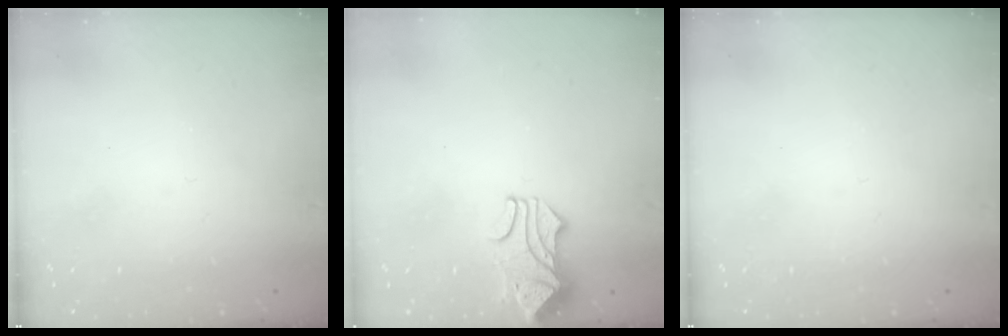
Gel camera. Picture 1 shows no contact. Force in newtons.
{"total": 1.6, "press": 1.2, "slide": 1.0}
{"total": 0.0}